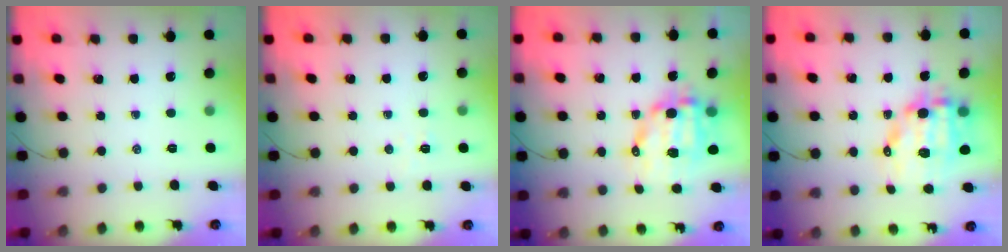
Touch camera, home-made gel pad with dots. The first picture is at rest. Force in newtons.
{"total": 2.9, "press": 2.8, "slide": 0.9}
{"total": 11.3, "press": 11.1, "slide": 2.4}
{"total": 11.0, "press": 10.7, "slide": 2.7}